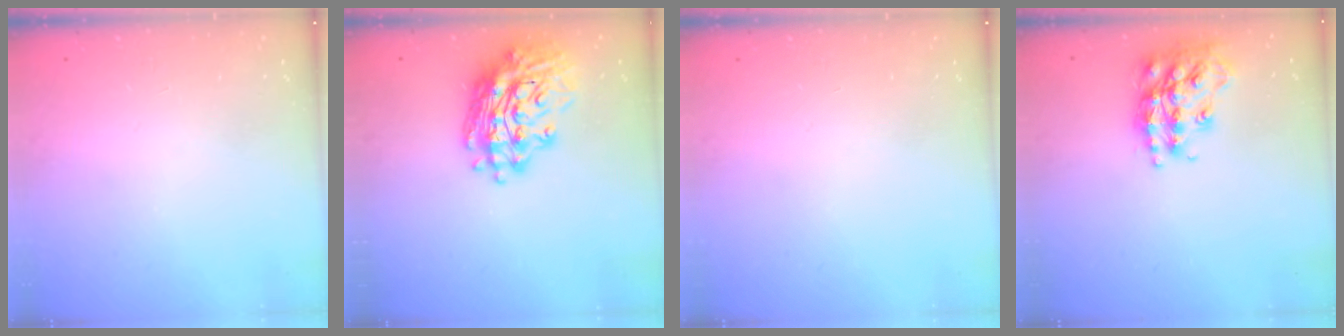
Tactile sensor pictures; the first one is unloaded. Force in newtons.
{"total": 18.1, "press": 17.6, "slide": 4.0}
{"total": 0.0}
{"total": 18.4, "press": 18.4, "slide": 1.2}